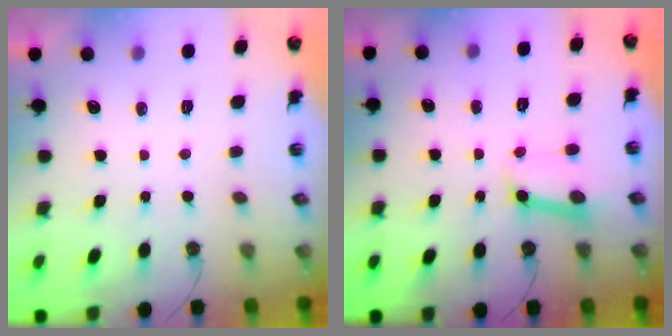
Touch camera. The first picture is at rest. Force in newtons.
{"total": 9.3, "press": 9.2, "slide": 1.1}